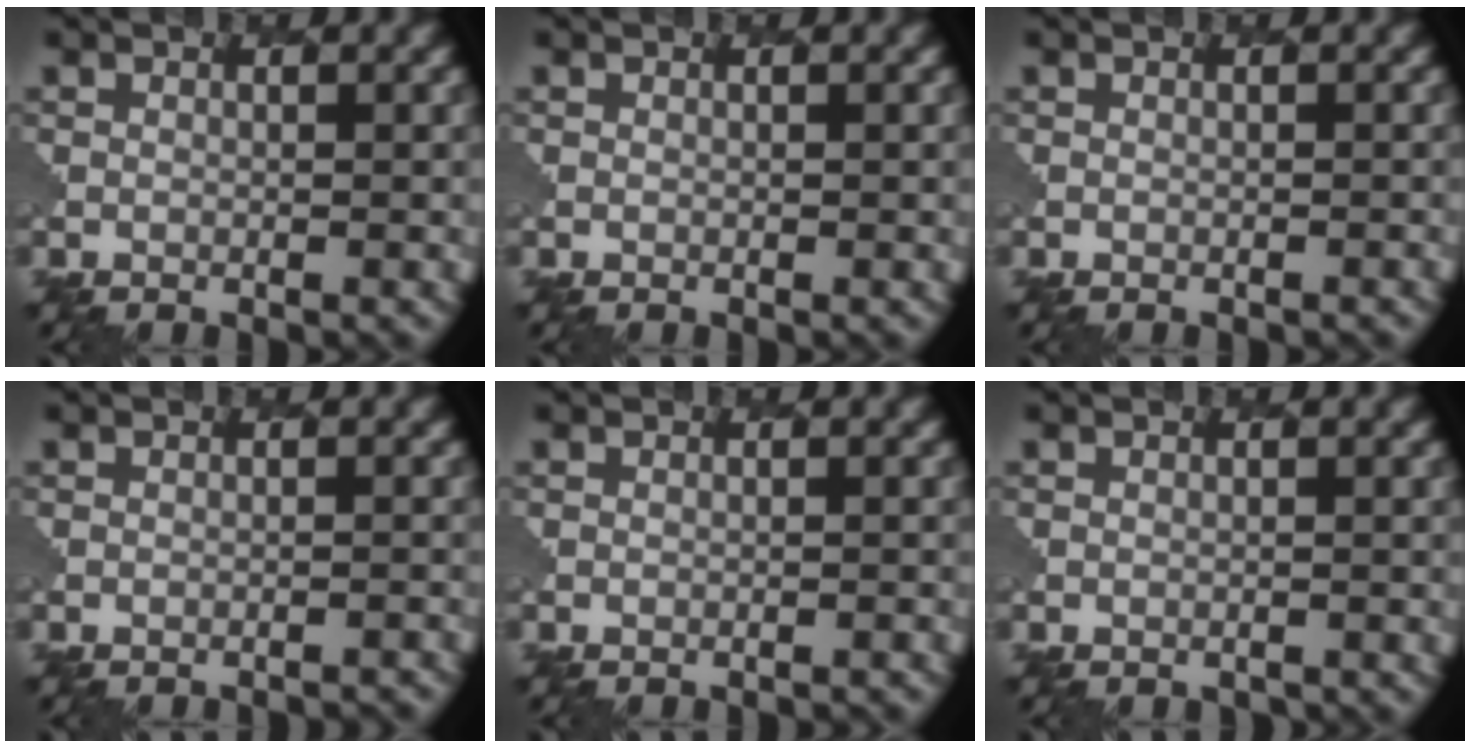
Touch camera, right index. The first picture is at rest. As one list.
[{"total": 0.0}, {"total": 0.7, "force": [-0.7, 0.1, 0.1], "torque": [0.006, -0.001, -0.007]}, {"total": 1.9, "force": [-1.8, 0.4, 0.4], "torque": [0.007, 0.010, -0.024]}, {"total": 1.1, "force": [-1.0, 0.2, 0.2], "torque": [0.011, 0.004, -0.013]}, {"total": 0.9, "force": [-0.8, 0.5, 0.0], "torque": [0.001, -0.004, -0.007]}]